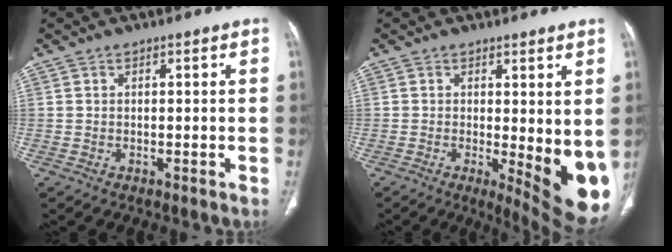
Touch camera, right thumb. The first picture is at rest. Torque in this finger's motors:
{"motor_torque": [-0.44, 1.59, 0.00, -0.15, 0.06]}